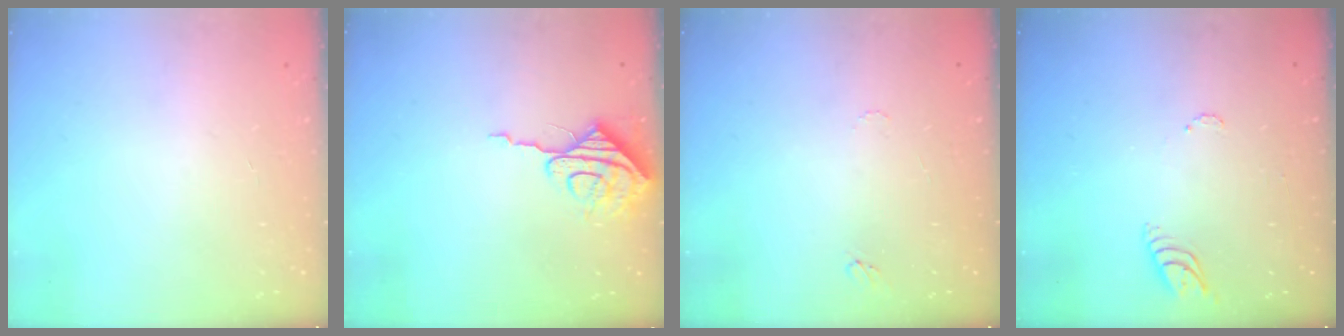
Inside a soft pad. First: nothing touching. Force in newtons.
{"total": 8.4, "press": 8.4, "slide": 0.6}
{"total": 4.9, "press": 4.9, "slide": 0.5}
{"total": 5.1, "press": 5.0, "slide": 0.5}